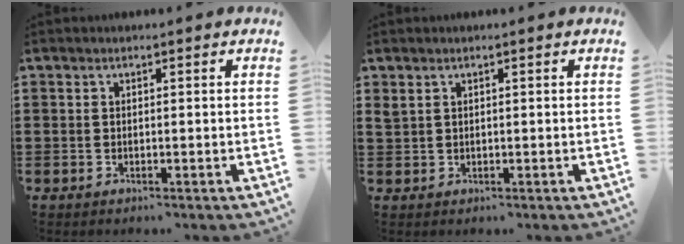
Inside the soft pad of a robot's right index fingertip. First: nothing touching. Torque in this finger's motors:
{"motor_torque": [0.38, 0.41, 0.00, 0.02]}